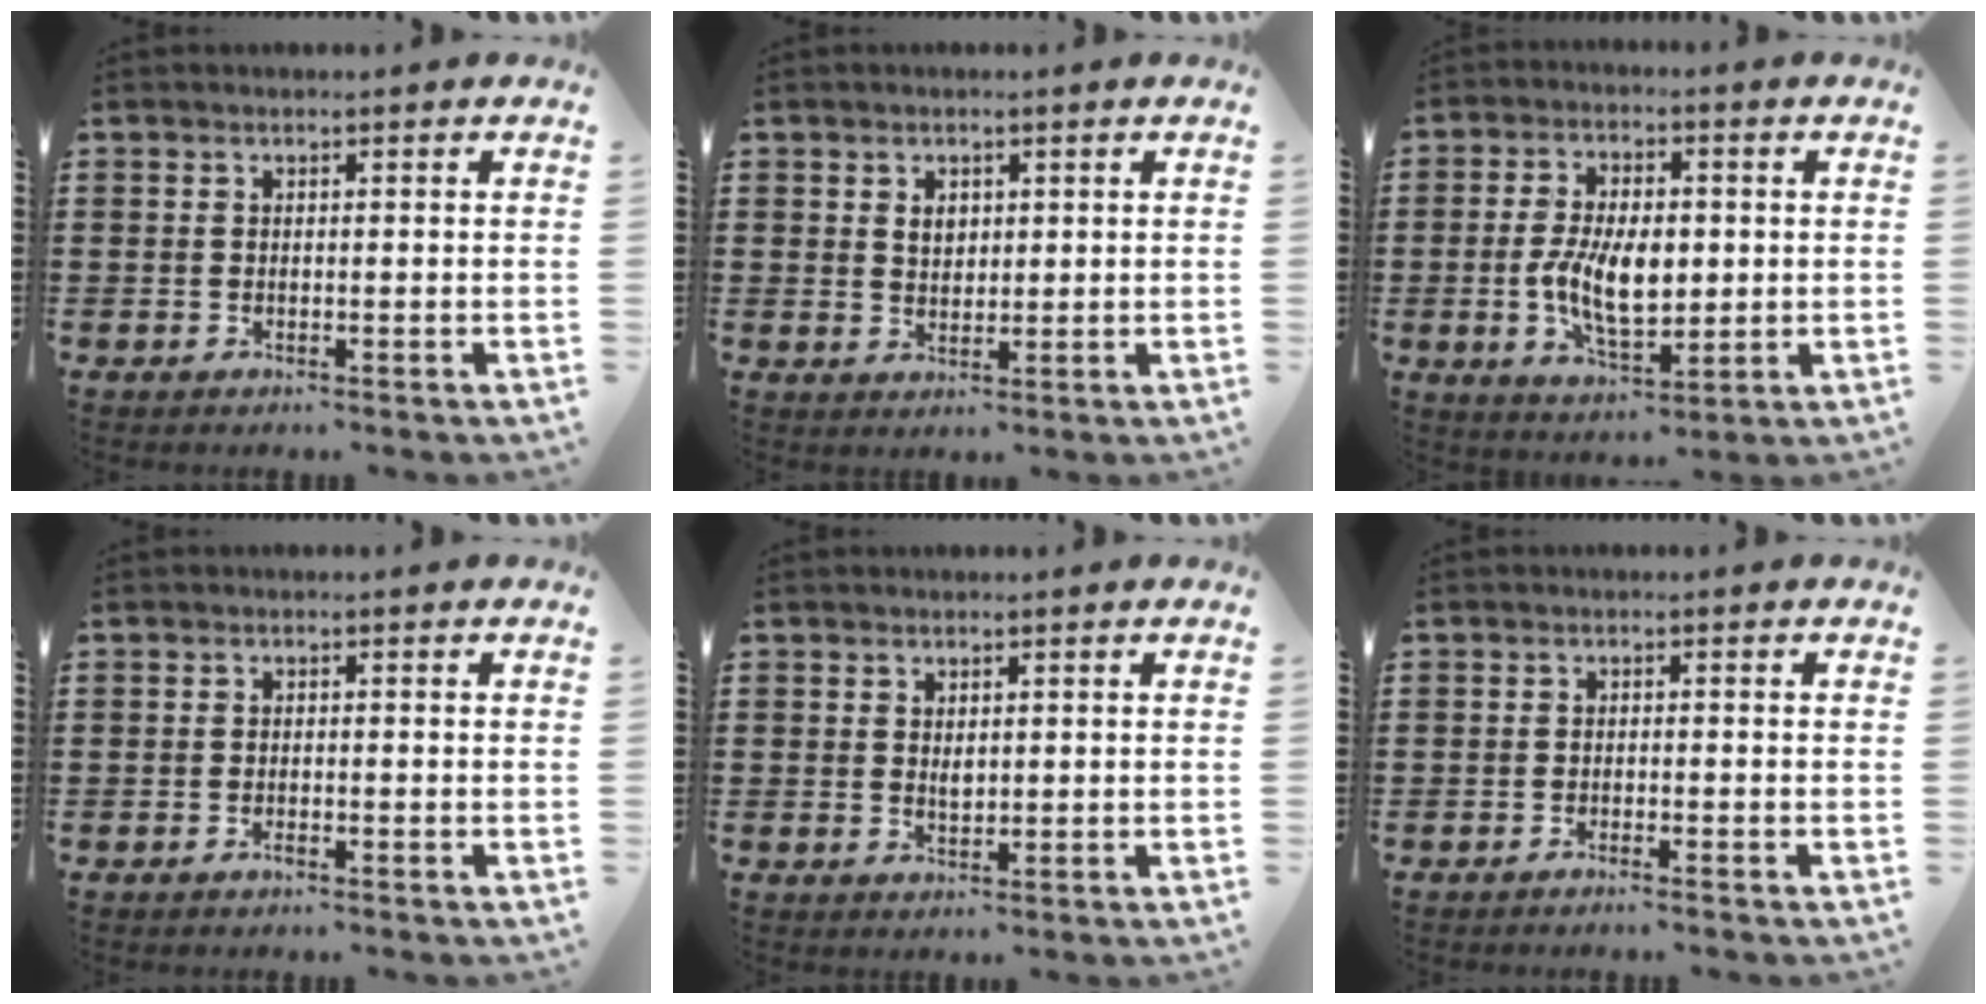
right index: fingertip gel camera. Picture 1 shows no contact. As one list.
[{"total": 2.2, "force": [0.9, 1.6, 1.2], "torque": [-0.028, 0.007, 0.016]}, {"total": 9.0, "force": [-0.5, 4.7, 7.6], "torque": [-0.157, 0.000, -0.015]}, {"total": 0.9, "force": [-0.6, 0.0, 0.7], "torque": [-0.016, -0.009, -0.009]}, {"total": 1.4, "force": [0.6, 0.7, 1.0], "torque": [-0.022, 0.001, 0.011]}, {"total": 1.0, "force": [-0.9, -0.1, 0.3], "torque": [-0.005, 0.000, -0.019]}]